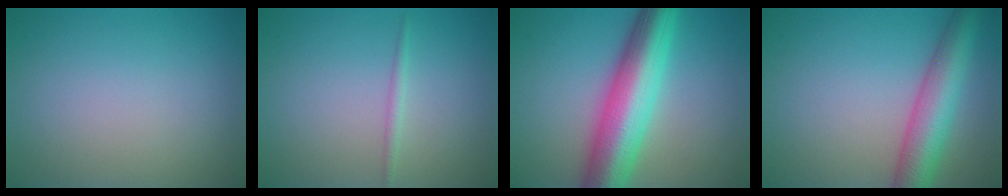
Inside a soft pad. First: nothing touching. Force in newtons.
{"total": 0.9, "press": 0.9, "slide": 0.1}
{"total": 9.9, "press": 9.9, "slide": 0.2}
{"total": 6.4, "press": 6.4, "slide": 0.3}